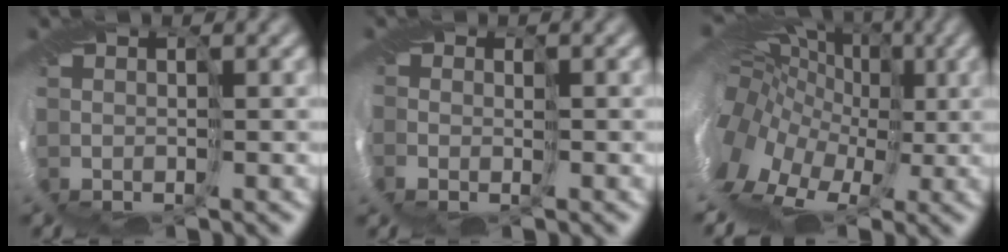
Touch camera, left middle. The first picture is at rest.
{"total": 1.8, "force": [-1.0, 1.5, 0.2], "torque": [-0.005, -0.013, -0.019]}
{"total": 14.9, "force": [-0.9, 10.8, 10.2], "torque": [-0.194, -0.012, -0.014]}